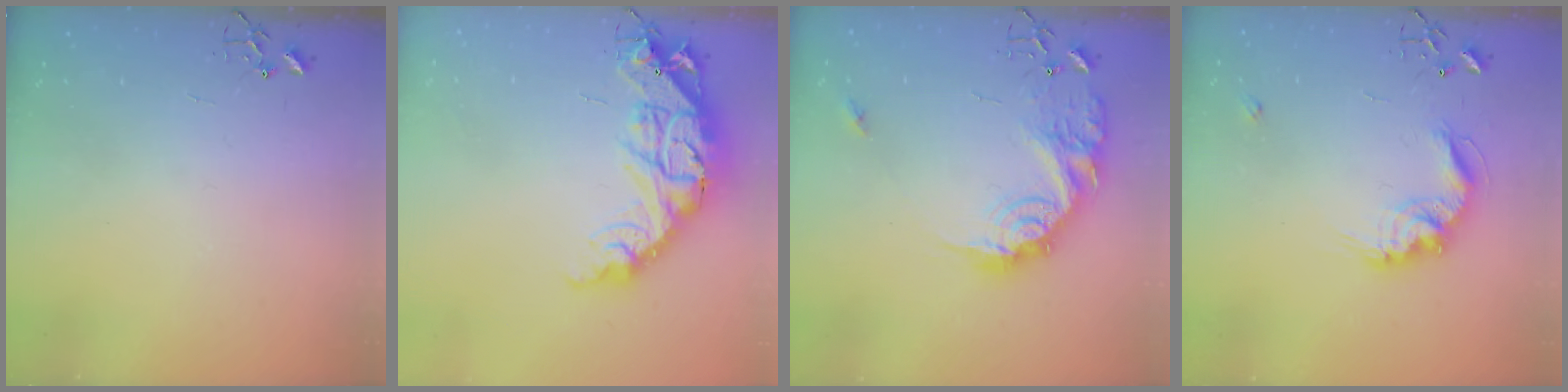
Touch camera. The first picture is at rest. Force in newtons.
{"total": 21.4, "press": 21.3, "slide": 2.0}
{"total": 19.2, "press": 19.2, "slide": 1.0}
{"total": 12.6, "press": 12.6, "slide": 0.4}